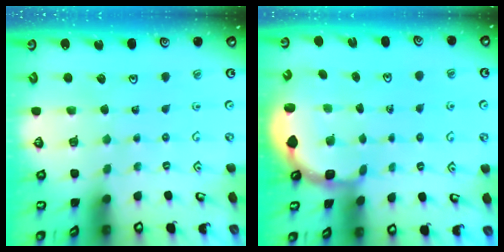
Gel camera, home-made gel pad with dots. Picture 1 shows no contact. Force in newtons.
{"total": 2.4, "press": 1.8, "slide": 1.7}